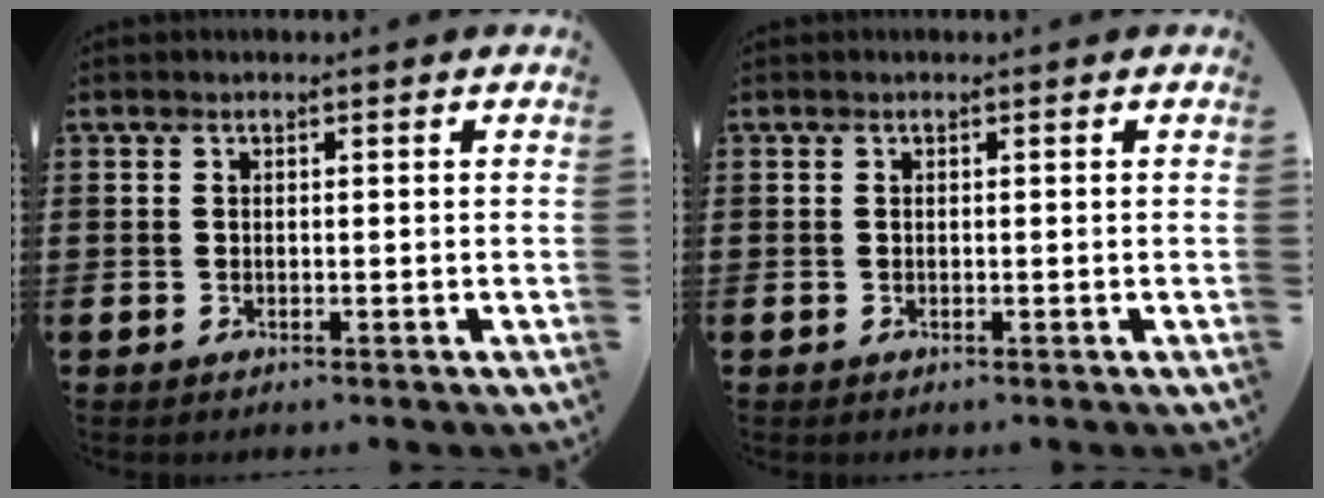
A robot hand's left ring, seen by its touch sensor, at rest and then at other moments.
{"total": 0.0}